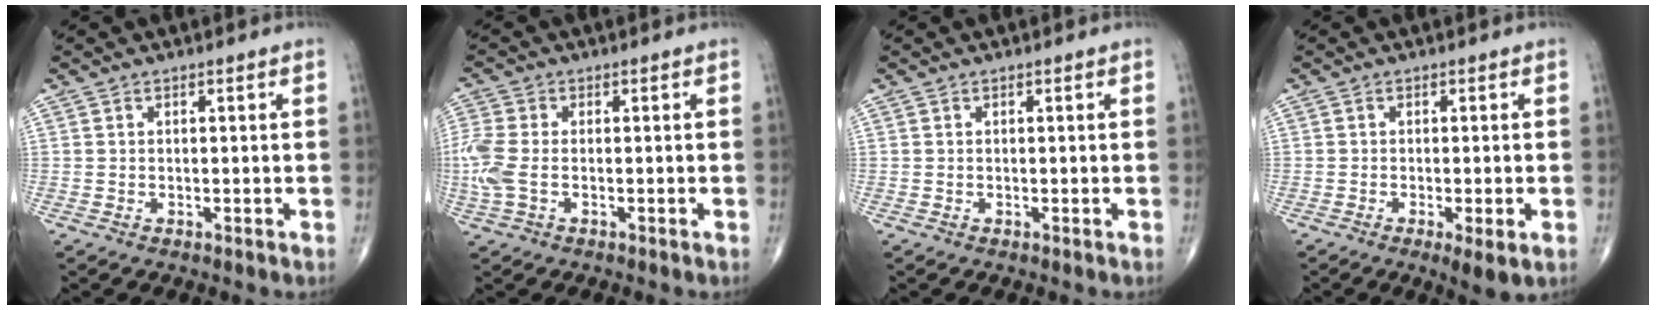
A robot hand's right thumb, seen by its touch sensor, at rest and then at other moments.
{"total": 6.8, "force": [-1.0, 4.0, 5.4], "torque": [-0.161, 0.007, -0.022]}
{"total": 0.0}
{"total": 4.6, "force": [-1.6, 0.9, 4.1], "torque": [-0.068, -0.014, -0.027]}